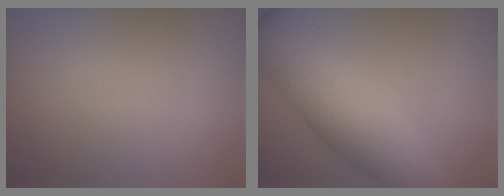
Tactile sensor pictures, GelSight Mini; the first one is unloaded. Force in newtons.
{"total": 8.4, "press": 8.4, "slide": 0.1}